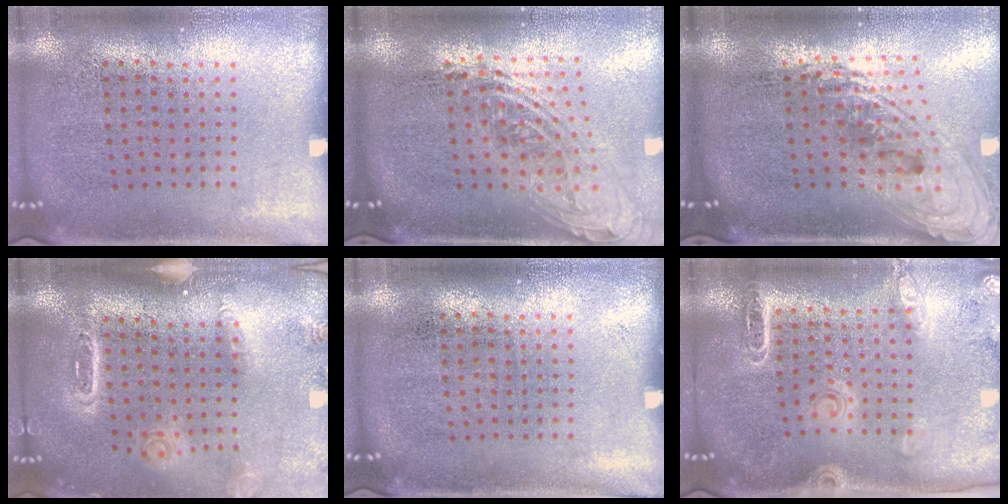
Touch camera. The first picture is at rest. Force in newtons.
{"total": 2.0, "press": 1.6, "slide": 1.3}
{"total": 2.4, "press": 1.7, "slide": 1.6}
{"total": 1.6, "press": 1.6, "slide": 0.5}
{"total": 0.0}
{"total": 1.7, "press": 1.7, "slide": 0.1}